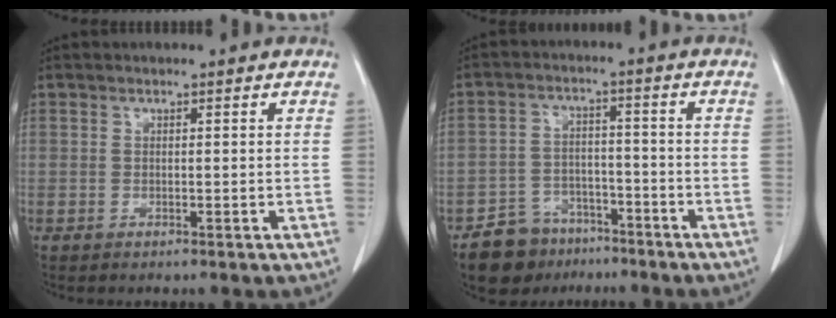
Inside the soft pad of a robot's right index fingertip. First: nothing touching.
{"total": 7.6, "force": [-5.6, 5.1, 0.9], "torque": [-0.012, 0.017, -0.090]}